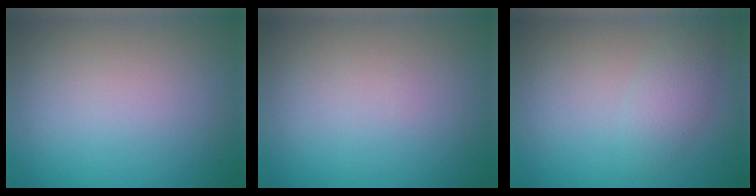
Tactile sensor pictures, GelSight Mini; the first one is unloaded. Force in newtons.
{"total": 0.0}
{"total": 2.2, "press": 2.2, "slide": 0.1}